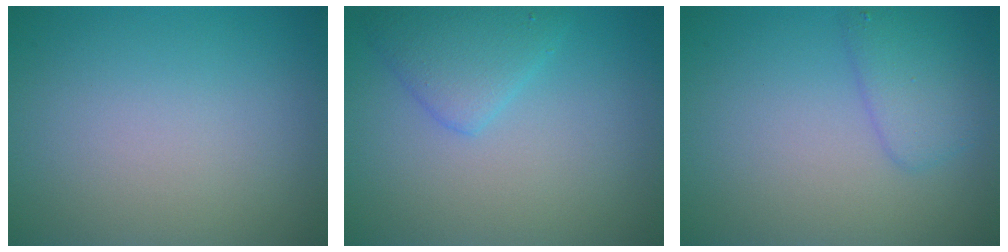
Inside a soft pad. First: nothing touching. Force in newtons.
{"total": 2.8, "press": 2.8, "slide": 0.2}
{"total": 2.6, "press": 2.5, "slide": 0.2}